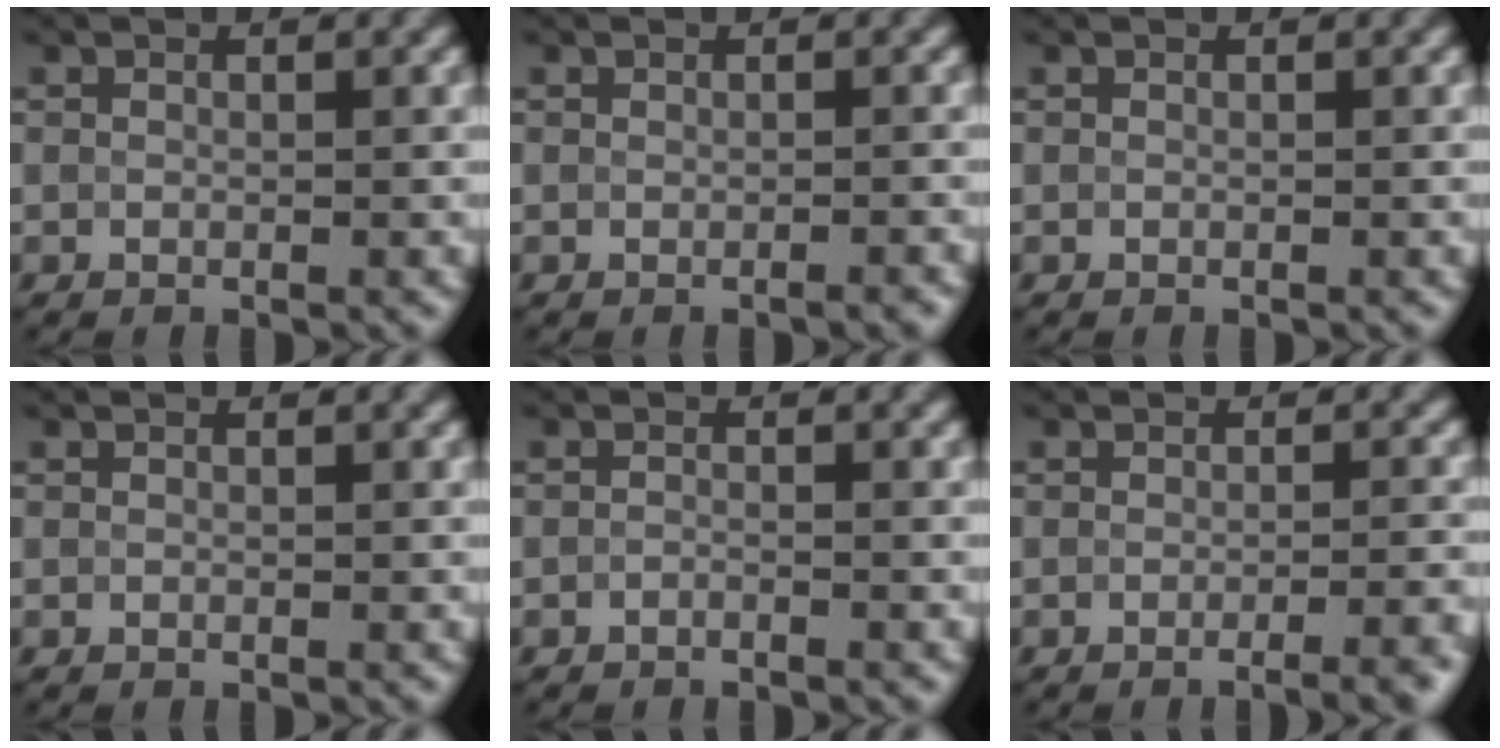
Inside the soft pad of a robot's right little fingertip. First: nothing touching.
{"total": 0.8, "force": [-0.6, 0.1, 0.6], "torque": [-0.004, 0.002, -0.011]}
{"total": 0.0}
{"total": 0.0}
{"total": 0.8, "force": [-0.7, 0.2, 0.4], "torque": [-0.007, -0.002, -0.014]}
{"total": 4.4, "force": [-2.6, 1.3, 3.3], "torque": [-0.023, 0.012, -0.032]}